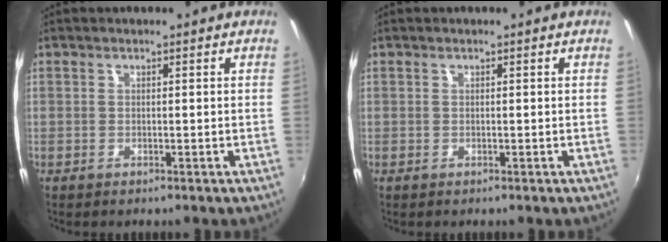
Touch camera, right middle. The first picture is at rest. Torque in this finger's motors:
{"motor_torque": [0.06, -0.07, 0.07, 0.01]}